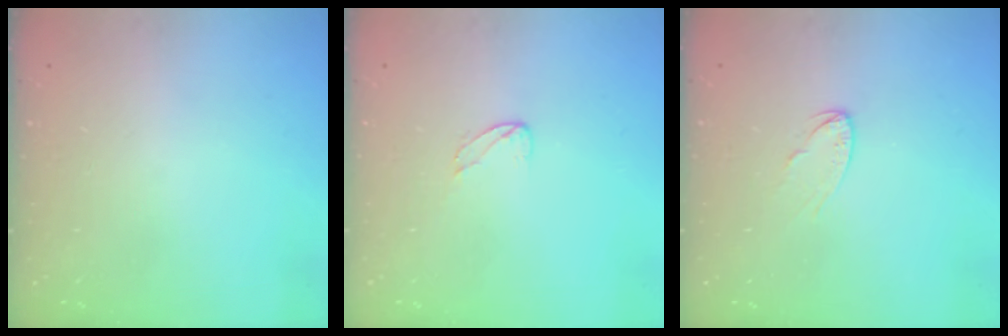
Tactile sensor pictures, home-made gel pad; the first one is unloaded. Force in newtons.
{"total": 3.9, "press": 3.9, "slide": 0.2}
{"total": 4.5, "press": 4.5, "slide": 0.4}